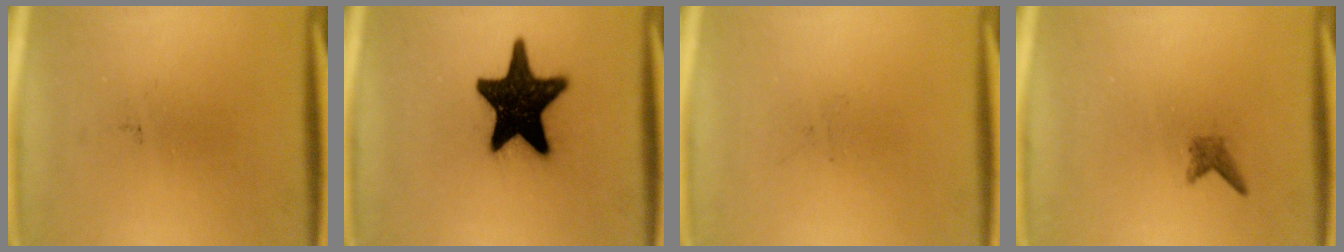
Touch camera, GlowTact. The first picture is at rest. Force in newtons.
{"total": 19.7}
{"total": 0.0}
{"total": 1.2}